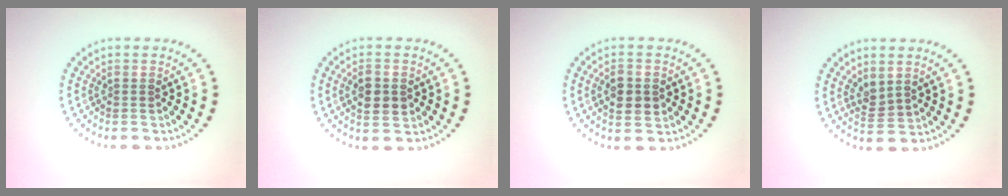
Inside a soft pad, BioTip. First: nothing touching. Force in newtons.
{"total": 3.0, "press": 3.0, "slide": 0.2}
{"total": 3.2, "press": 3.2, "slide": 0.2}
{"total": 1.7, "press": 1.5, "slide": 0.8}